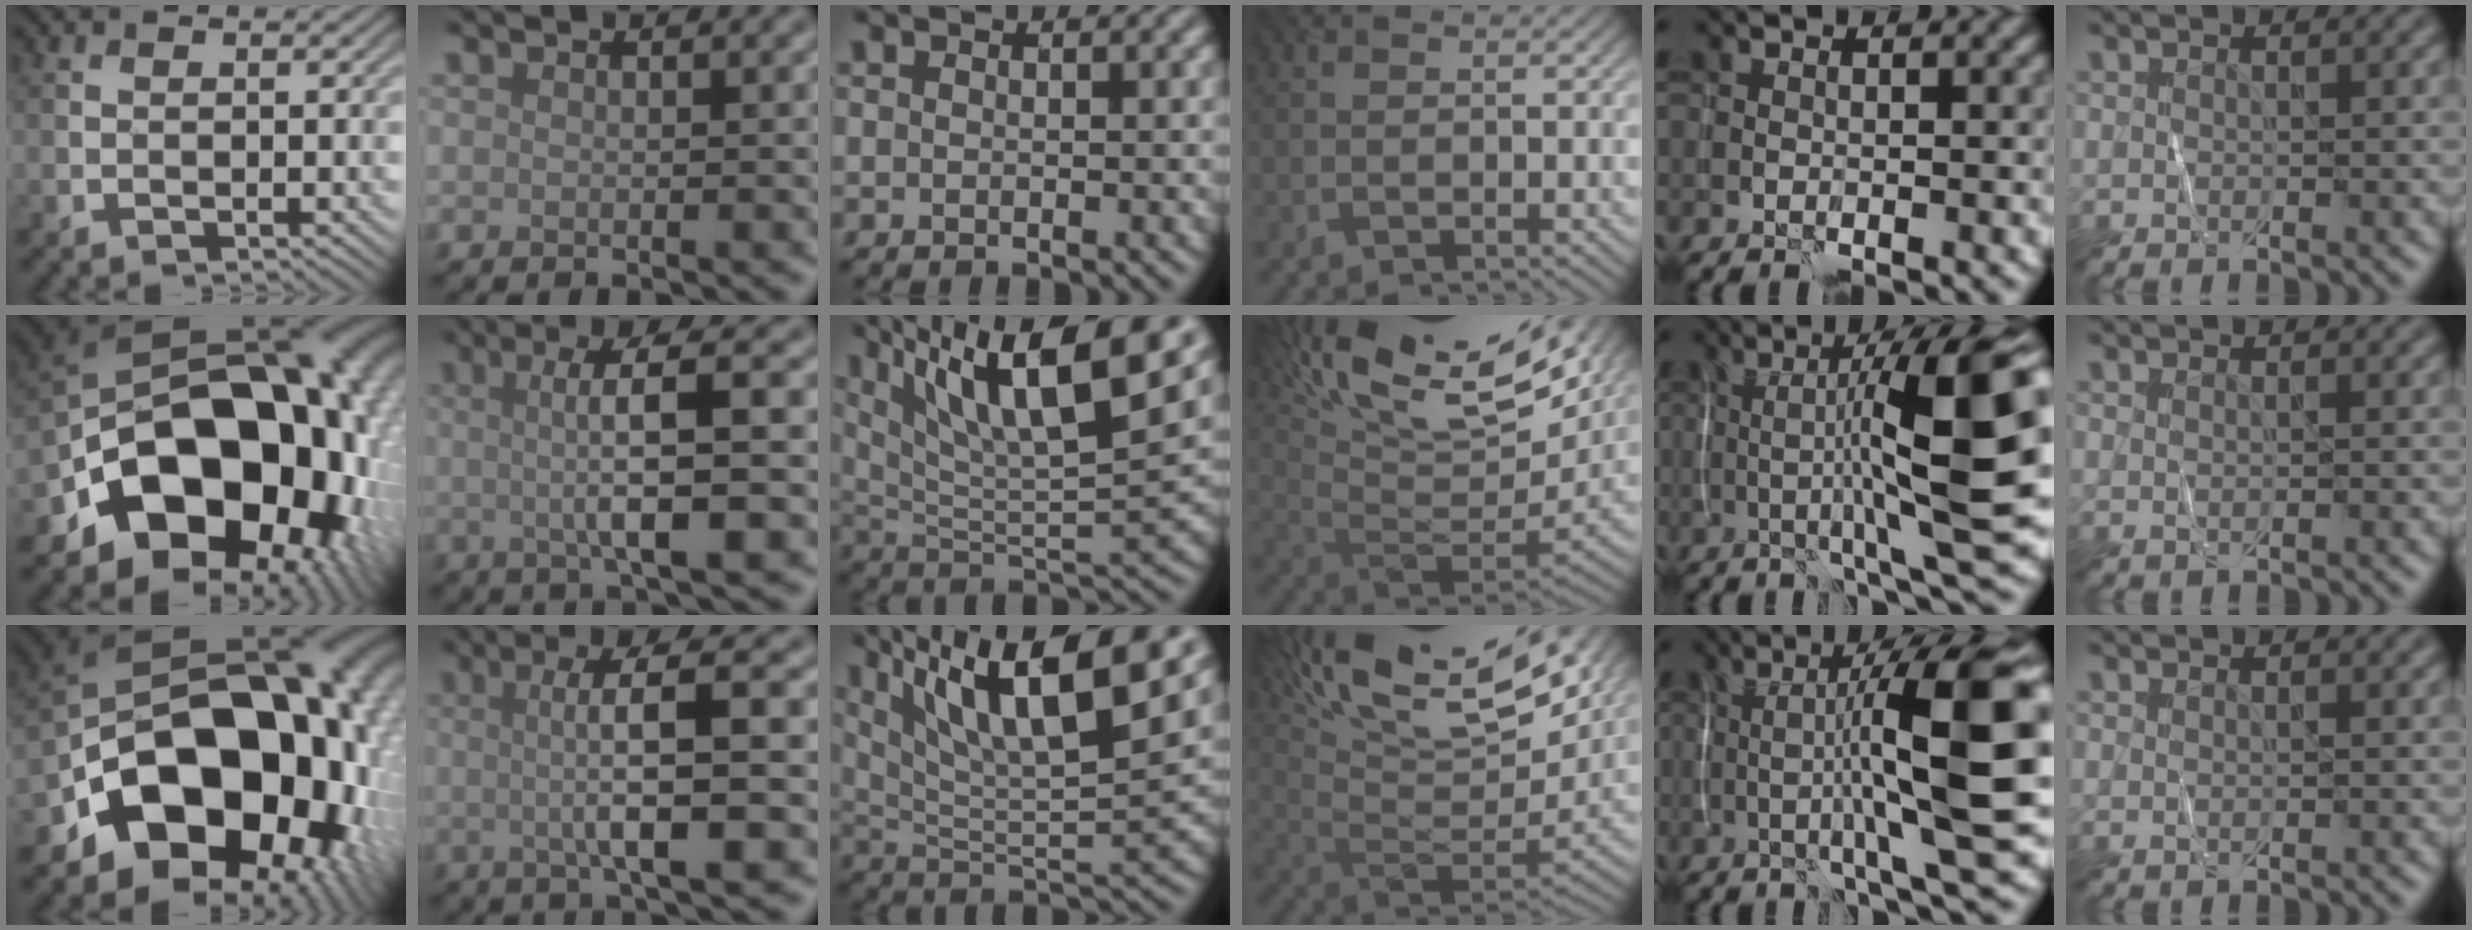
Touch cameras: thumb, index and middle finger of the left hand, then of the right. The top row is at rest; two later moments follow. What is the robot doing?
{"motion": "wrap", "object": "ribbon"}